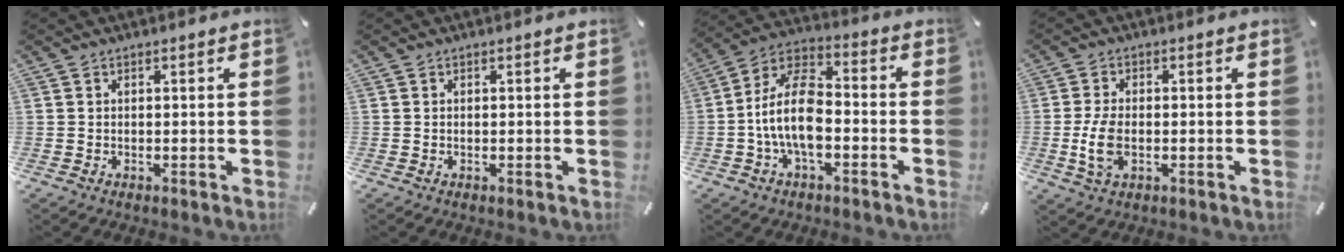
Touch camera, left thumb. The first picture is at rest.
{"total": 0.0}
{"total": 13.6, "force": [-3.5, 7.3, 10.9], "torque": [-0.228, 0.012, -0.065]}
{"total": 6.3, "force": [-1.1, 3.6, 5.1], "torque": [-0.116, -0.002, -0.023]}